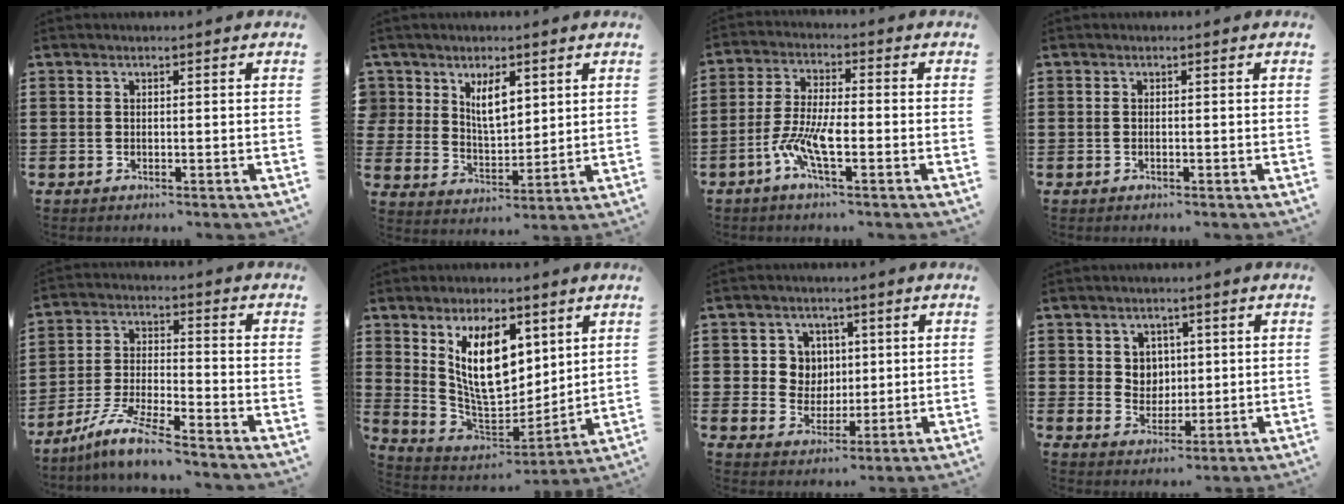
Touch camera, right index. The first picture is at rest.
{"total": 6.8, "force": [3.6, 4.1, 4.0], "torque": [-0.080, 0.007, 0.065]}
{"total": 7.0, "force": [-3.0, 1.8, 6.0], "torque": [-0.146, -0.015, -0.064]}
{"total": 0.0}
{"total": 7.9, "force": [-6.9, 0.2, 3.9], "torque": [-0.093, -0.007, -0.138]}
{"total": 13.2, "force": [5.0, 6.5, 10.4], "torque": [-0.199, -0.002, 0.090]}
{"total": 5.6, "force": [1.5, 5.2, 1.3], "torque": [-0.044, 0.016, 0.024]}
{"total": 3.9, "force": [1.5, 3.5, 0.9], "torque": [-0.027, 0.008, 0.024]}